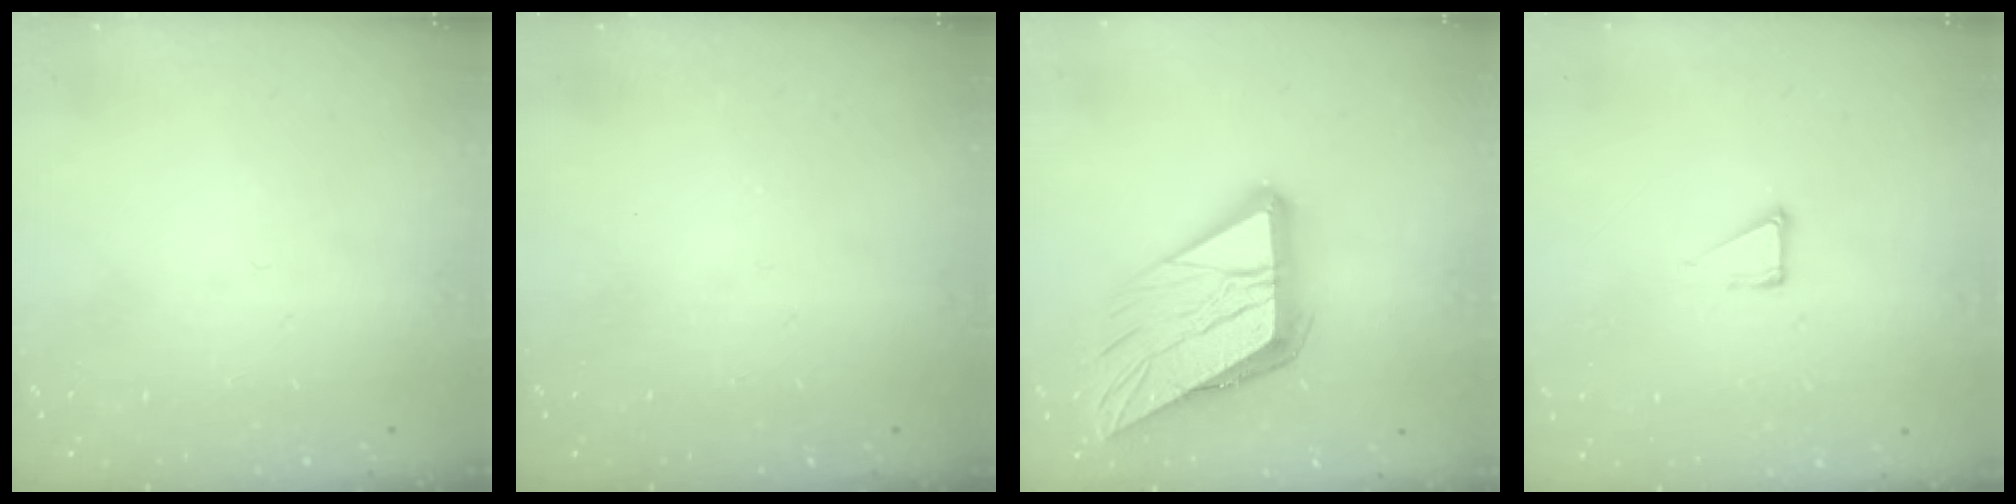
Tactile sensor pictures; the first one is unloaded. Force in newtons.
{"total": 0.0}
{"total": 17.6, "press": 17.4, "slide": 2.1}
{"total": 3.6, "press": 3.6, "slide": 0.2}